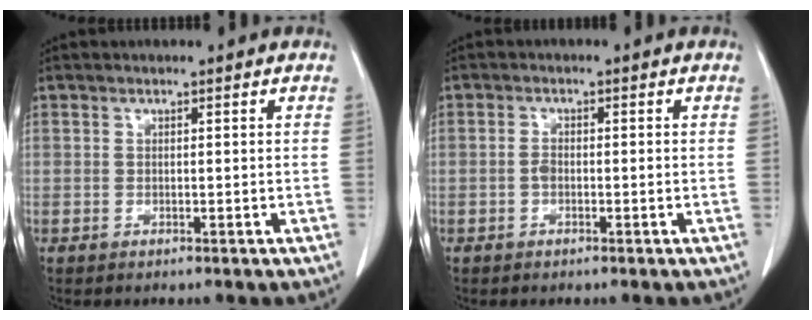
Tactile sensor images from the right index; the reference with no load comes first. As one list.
[{"total": 1.5, "force": [-0.4, 0.8, 1.3], "torque": [-0.024, 0.003, -0.006]}]